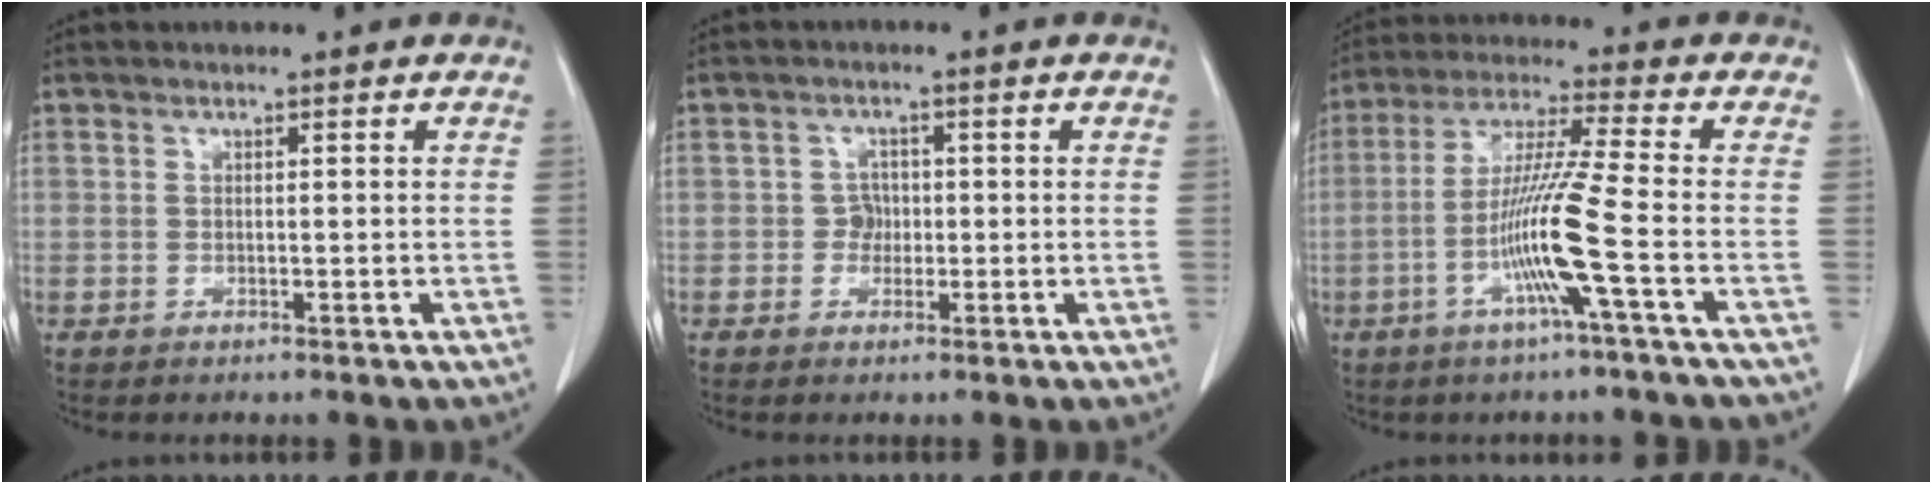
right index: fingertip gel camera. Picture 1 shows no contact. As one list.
[{"total": 2.0, "force": [-0.2, 1.9, 0.6], "torque": [0.001, 0.009, -0.004]}, {"total": 10.8, "force": [-3.4, -1.8, 10.1], "torque": [-0.195, -0.005, -0.069]}]